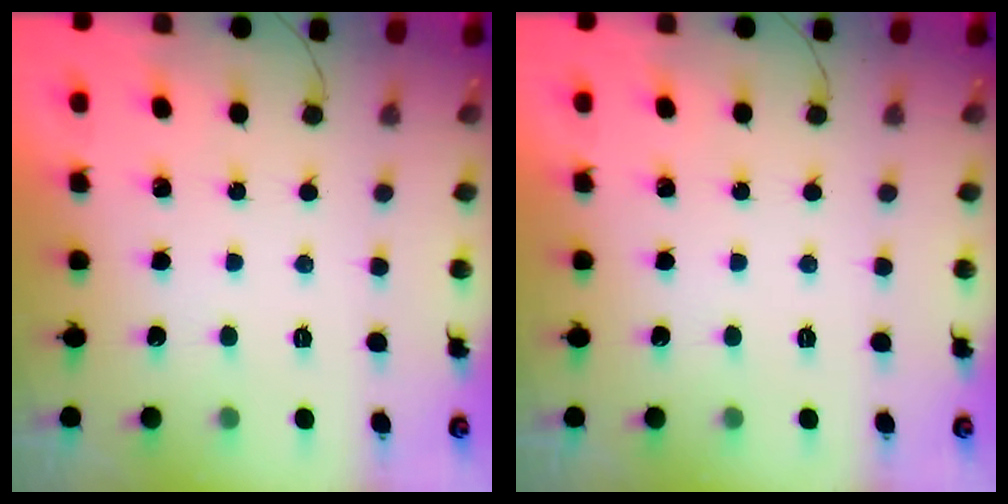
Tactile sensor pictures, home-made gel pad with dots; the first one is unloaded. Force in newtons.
{"total": 0.0}